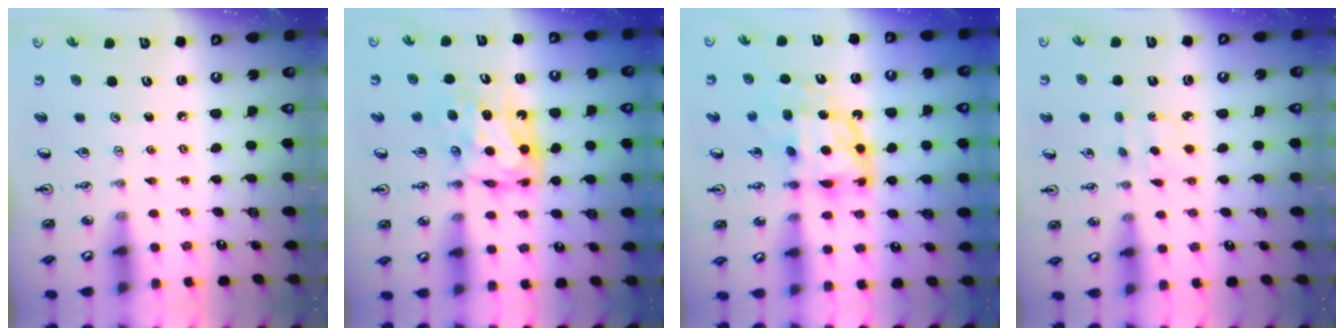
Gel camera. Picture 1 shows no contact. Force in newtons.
{"total": 7.8, "press": 7.7, "slide": 0.7}
{"total": 10.5, "press": 10.4, "slide": 0.9}
{"total": 2.2, "press": 2.1, "slide": 0.6}